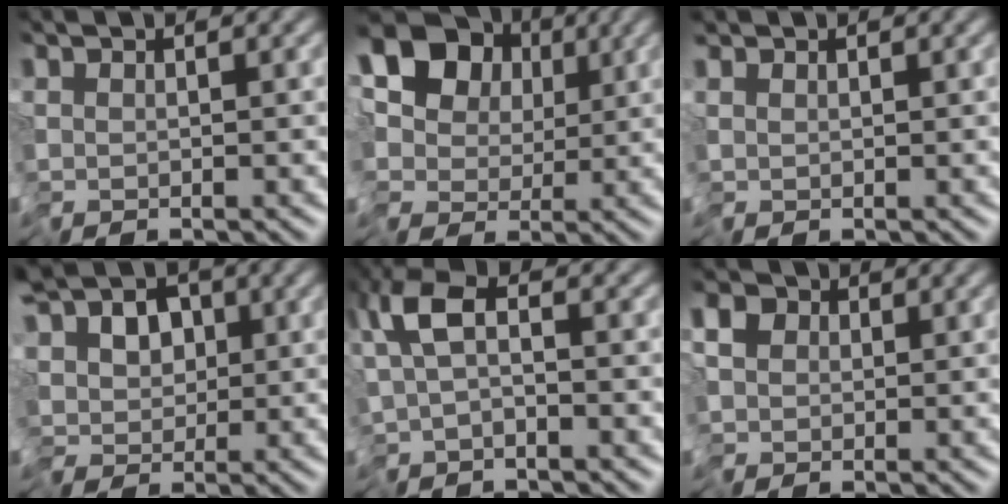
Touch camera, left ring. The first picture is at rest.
{"total": 15.3, "force": [1.3, 13.5, 7.1], "torque": [-0.144, 0.014, -0.011]}
{"total": 0.7, "force": [0.5, 0.4, 0.3], "torque": [-0.006, 0.003, 0.008]}
{"total": 6.1, "force": [-0.1, 4.2, 4.4], "torque": [-0.064, -0.002, -0.001]}
{"total": 4.4, "force": [-1.2, 2.1, 3.7], "torque": [-0.085, -0.004, -0.032]}
{"total": 4.6, "force": [0.5, 3.5, 2.8], "torque": [-0.052, 0.016, -0.007]}